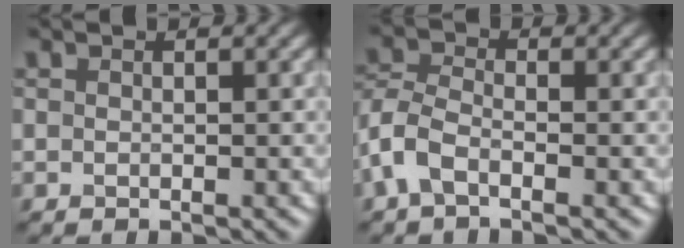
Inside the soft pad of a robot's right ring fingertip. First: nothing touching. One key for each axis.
{"total": 3.4, "fx": -1.7, "fy": 1.7, "fz": 2.5, "tx": -0.062, "ty": 0.006, "tz": -0.048}